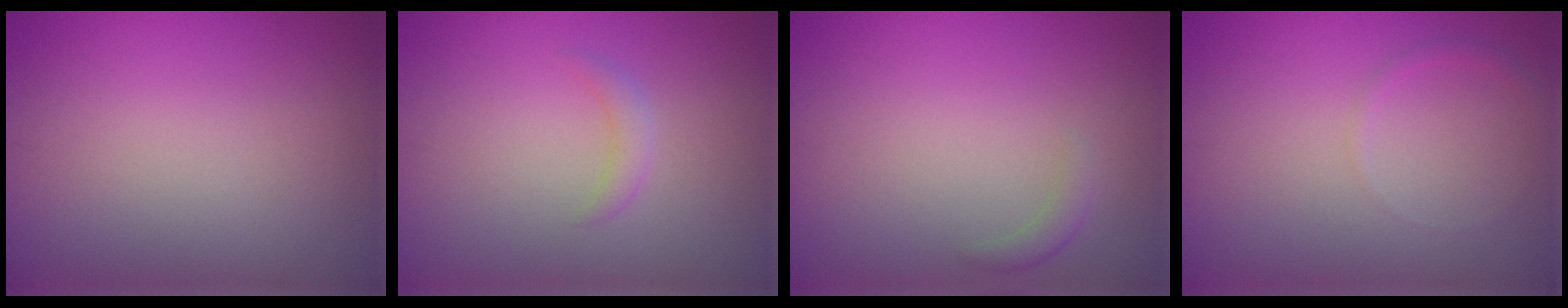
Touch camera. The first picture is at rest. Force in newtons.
{"total": 1.2, "press": 1.2, "slide": 0.1}
{"total": 1.0, "press": 1.0, "slide": 0.1}
{"total": 0.7, "press": 0.7, "slide": 0.1}